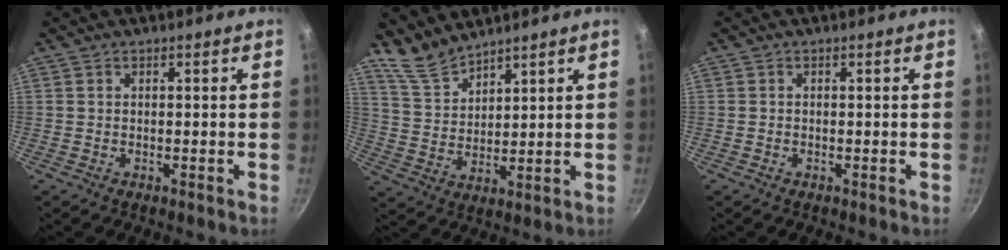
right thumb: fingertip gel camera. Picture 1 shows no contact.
{"total": 6.7, "force": [6.2, 1.9, 1.6], "torque": [-0.024, -0.034, 0.135]}
{"total": 0.0}